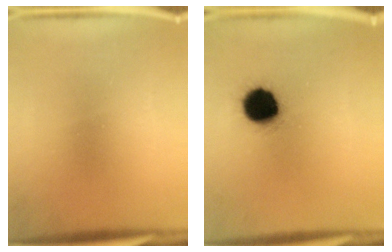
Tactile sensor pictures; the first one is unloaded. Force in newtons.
{"total": 12.3}